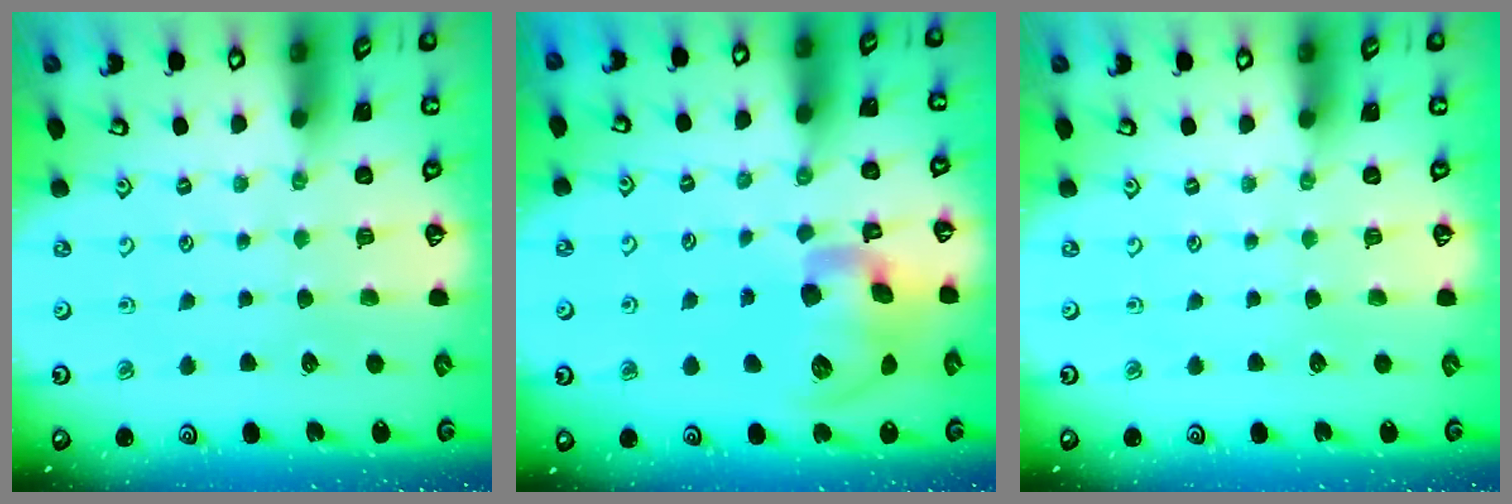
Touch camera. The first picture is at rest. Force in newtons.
{"total": 15.5, "press": 15.3, "slide": 2.3}
{"total": 0.0}